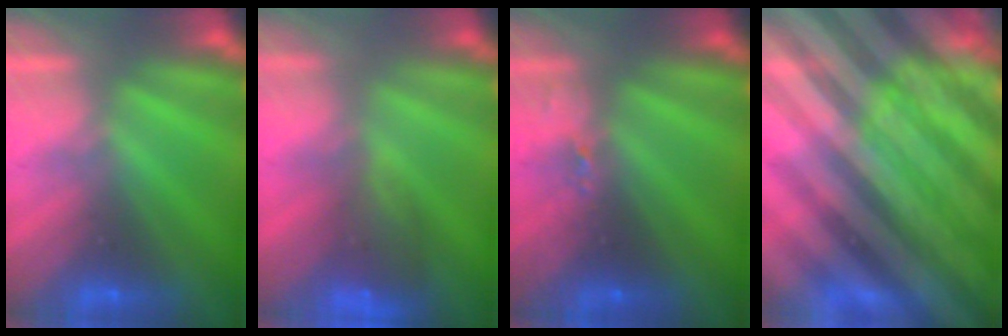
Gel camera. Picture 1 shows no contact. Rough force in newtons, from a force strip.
{"total": 8.7}
{"total": 2.4}
{"total": 8.6}